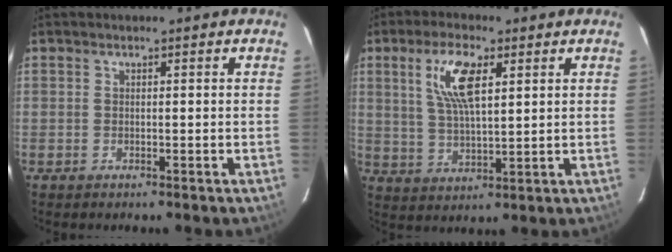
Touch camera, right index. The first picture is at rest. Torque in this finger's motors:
{"motor_torque": [0.59, 0.33, 0.35, 0.14]}